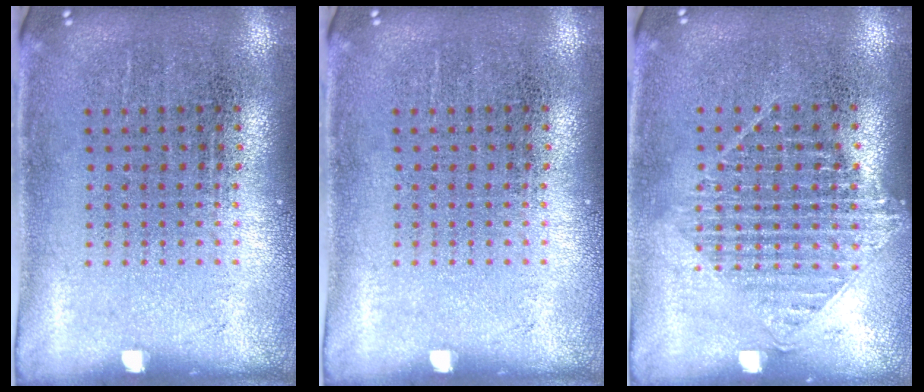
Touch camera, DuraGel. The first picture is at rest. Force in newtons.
{"total": 0.0}
{"total": 1.0, "press": 1.0, "slide": 0.4}